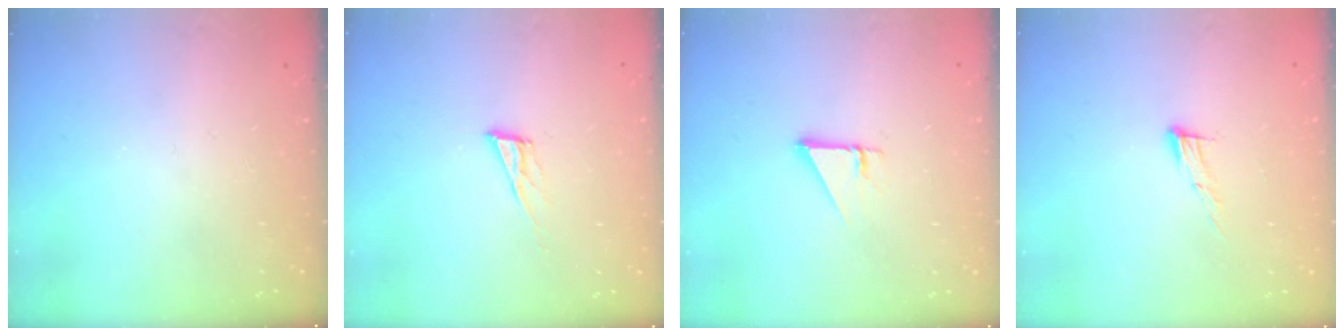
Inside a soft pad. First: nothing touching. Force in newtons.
{"total": 8.7, "press": 8.3, "slide": 2.6}
{"total": 2.7, "press": 2.7, "slide": 0.1}
{"total": 8.5, "press": 8.4, "slide": 1.5}